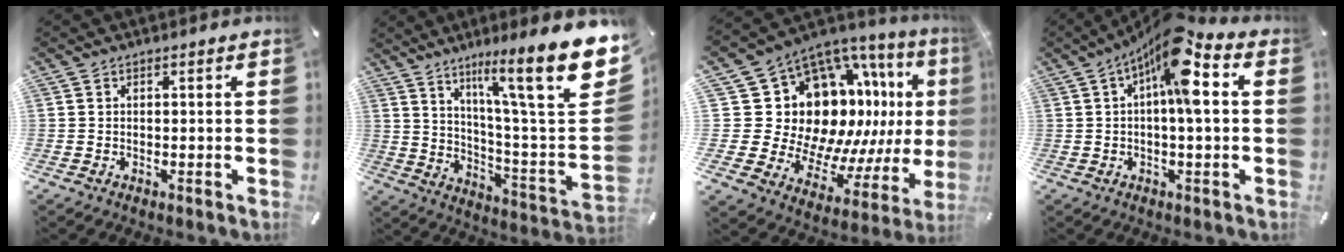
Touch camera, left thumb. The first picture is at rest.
{"total": 20.3, "force": [11.8, 3.3, 16.2], "torque": [-0.239, -0.093, 0.174]}
{"total": 21.2, "force": [4.6, 16.3, 12.8], "torque": [-0.232, -0.089, 0.134]}
{"total": 12.8, "force": [3.1, 3.9, 11.8], "torque": [-0.191, -0.018, 0.048]}